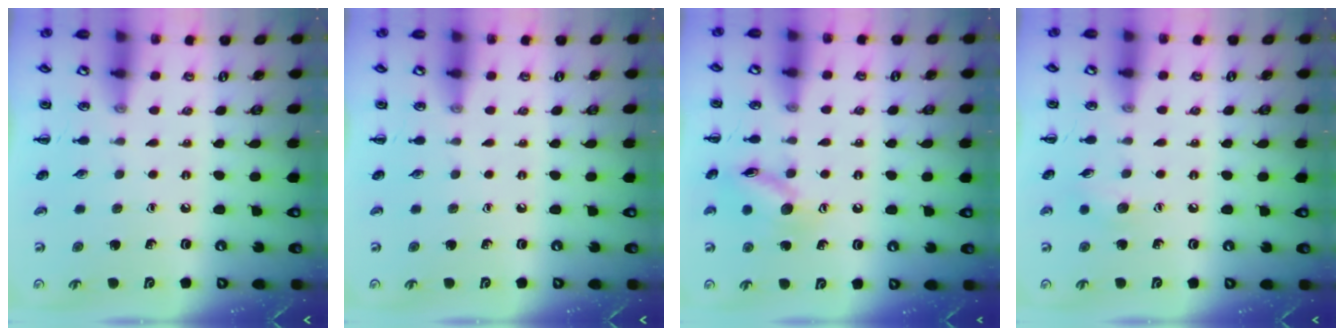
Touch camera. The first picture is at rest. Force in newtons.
{"total": 0.0}
{"total": 11.0, "press": 11.0, "slide": 0.5}
{"total": 6.1, "press": 5.9, "slide": 1.5}